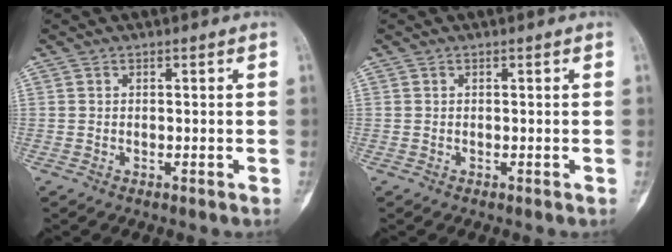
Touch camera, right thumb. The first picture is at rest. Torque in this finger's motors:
{"motor_torque": [0.02, 0.02, 0.04, -0.04, 0.00]}